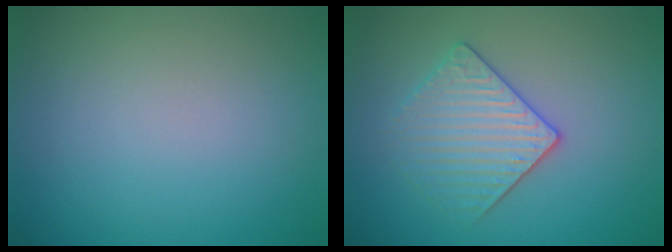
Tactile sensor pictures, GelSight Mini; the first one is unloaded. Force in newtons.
{"total": 3.2, "press": 3.2, "slide": 0.7}